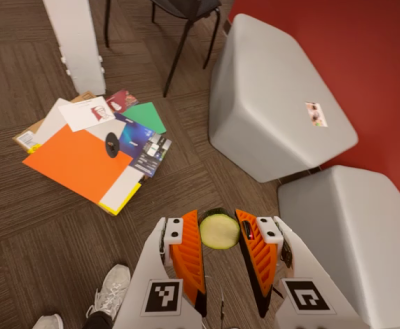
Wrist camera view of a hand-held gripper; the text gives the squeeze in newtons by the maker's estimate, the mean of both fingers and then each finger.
{"total": 8.1, "left": 8.1, "right": 8.1}